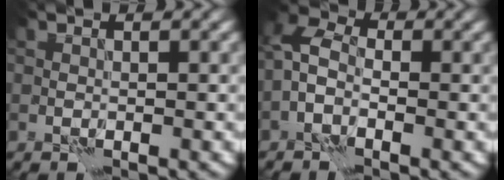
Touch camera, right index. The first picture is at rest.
{"total": 2.8, "force": [-1.0, 1.7, 2.0], "torque": [-0.042, 0.012, -0.034]}